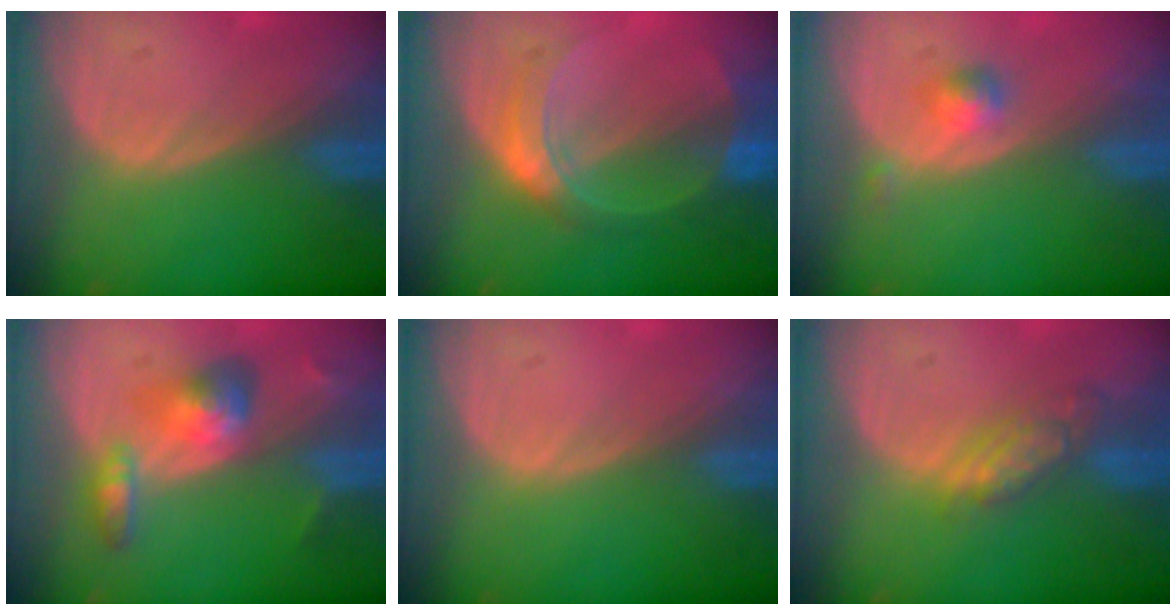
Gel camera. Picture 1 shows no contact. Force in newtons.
{"total": 6.7, "press": 6.7, "slide": 0.4}
{"total": 2.4, "press": 2.1, "slide": 1.1}
{"total": 6.2, "press": 5.9, "slide": 1.8}
{"total": 0.0}
{"total": 5.5, "press": 4.7, "slide": 2.7}